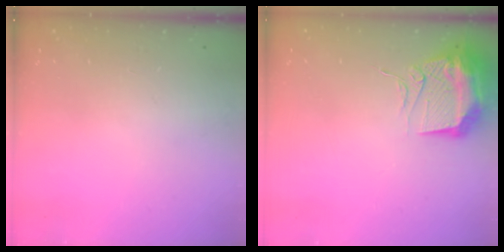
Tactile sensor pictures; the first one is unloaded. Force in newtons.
{"total": 13.6, "press": 13.3, "slide": 2.8}